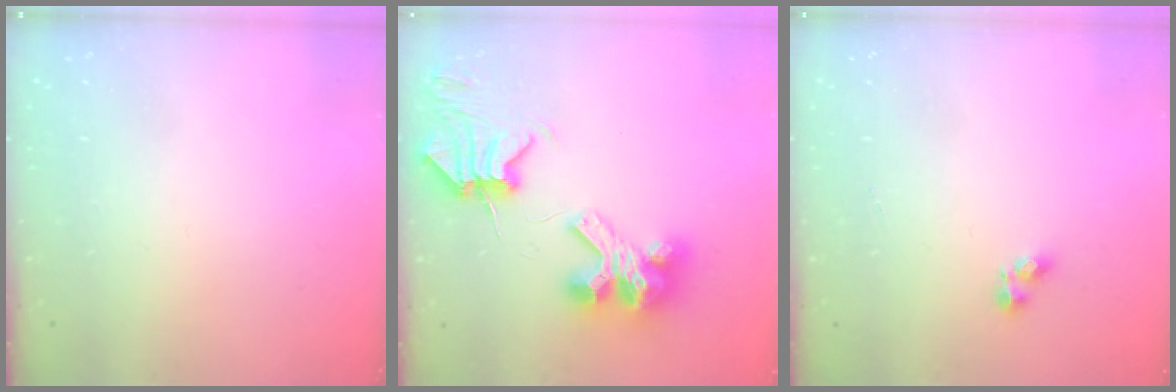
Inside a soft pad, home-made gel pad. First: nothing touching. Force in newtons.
{"total": 9.1, "press": 9.0, "slide": 1.3}
{"total": 3.0, "press": 2.9, "slide": 0.6}